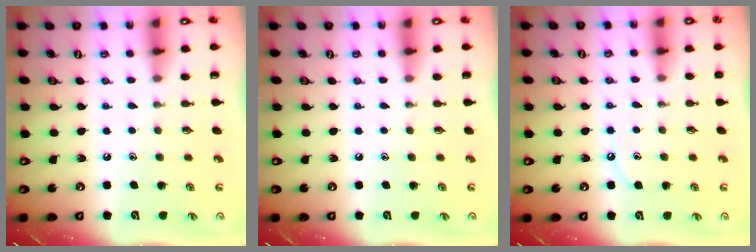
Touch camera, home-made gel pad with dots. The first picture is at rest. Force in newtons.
{"total": 0.0}
{"total": 5.6, "press": 5.6, "slide": 0.7}